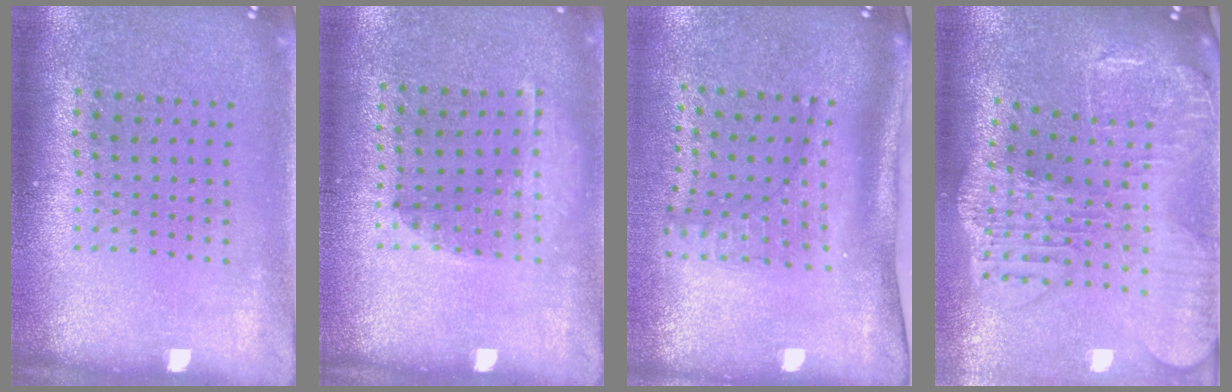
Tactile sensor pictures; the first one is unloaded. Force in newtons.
{"total": 1.1, "press": 1.0, "slide": 0.2}
{"total": 2.1, "press": 1.5, "slide": 1.4}
{"total": 2.9, "press": 2.4, "slide": 1.5}